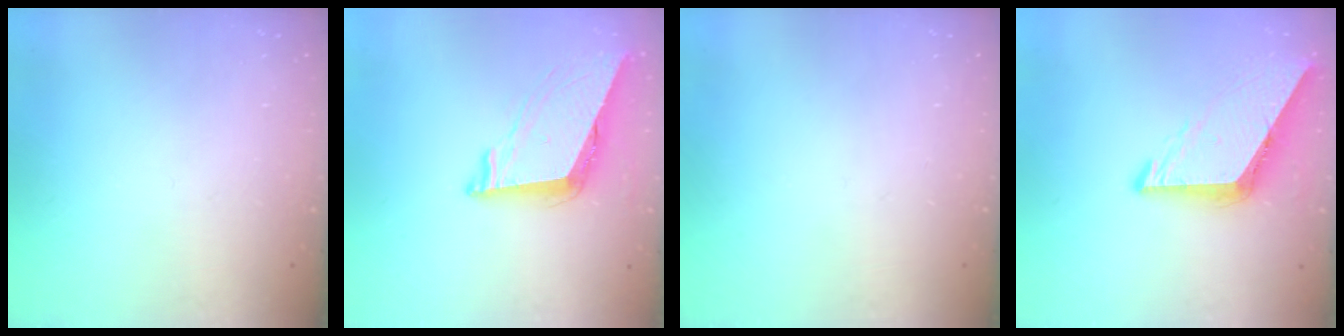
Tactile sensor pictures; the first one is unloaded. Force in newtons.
{"total": 8.8, "press": 8.5, "slide": 2.5}
{"total": 0.0}
{"total": 8.1, "press": 8.0, "slide": 1.1}